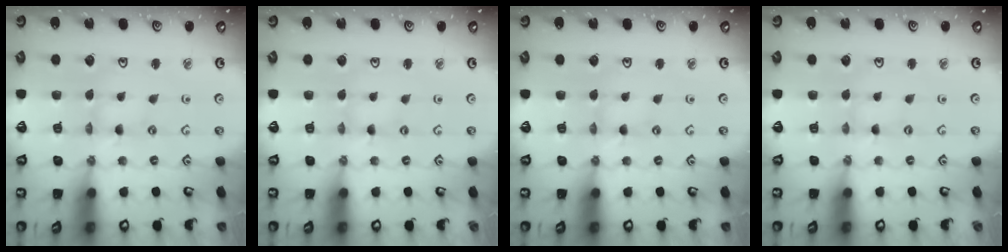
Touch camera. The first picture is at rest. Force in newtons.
{"total": 0.0}
{"total": 1.2, "press": 1.2, "slide": 0.3}
{"total": 0.0}